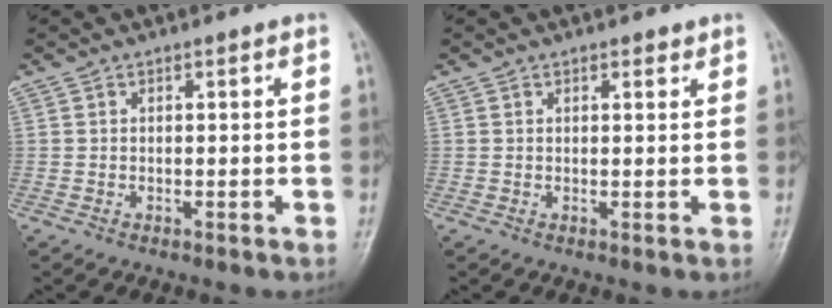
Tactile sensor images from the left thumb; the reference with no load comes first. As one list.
[{"total": 1.5, "force": [1.0, 0.7, 0.8], "torque": [-0.004, -0.004, 0.012]}]